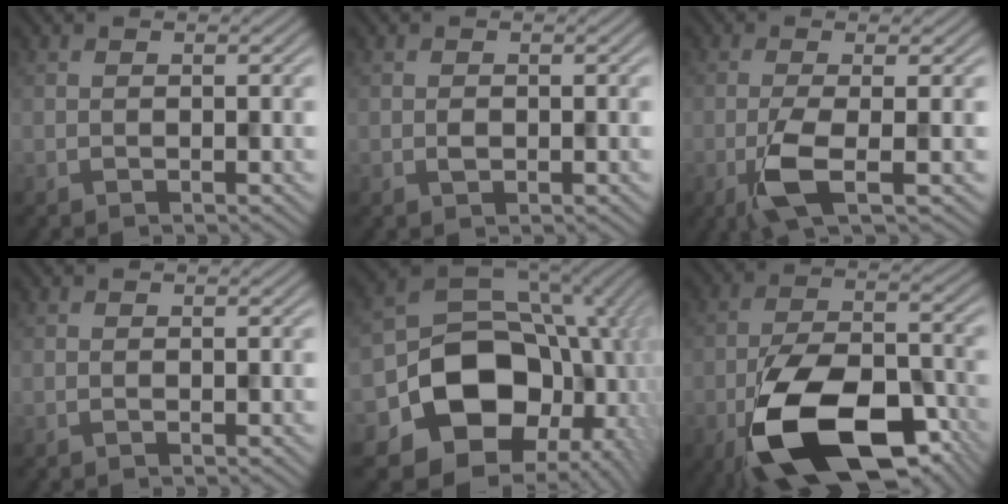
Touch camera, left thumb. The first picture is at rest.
{"total": 0.9, "force": [-0.2, 0.6, 0.6], "torque": [-0.011, -0.003, -0.005]}
{"total": 4.8, "force": [-1.6, 0.8, 4.5], "torque": [-0.095, -0.001, -0.040]}
{"total": 0.0}
{"total": 17.5, "force": [-4.6, 13.5, 10.2], "torque": [-0.186, -0.052, -0.062]}
{"total": 17.3, "force": [-8.8, 8.4, 12.3], "torque": [-0.235, -0.025, -0.159]}